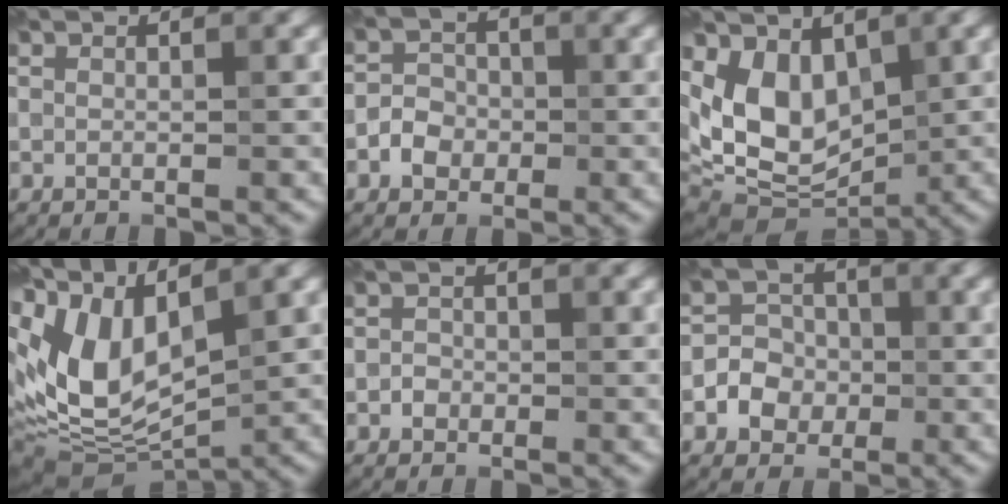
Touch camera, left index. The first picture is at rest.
{"total": 2.5, "force": [-0.8, 2.1, 0.9], "torque": [-0.005, 0.004, -0.023]}
{"total": 6.6, "force": [1.5, 4.5, 4.6], "torque": [-0.086, -0.023, 0.031]}
{"total": 10.9, "force": [2.7, 5.9, 8.8], "torque": [-0.202, -0.013, 0.061]}
{"total": 1.1, "force": [-0.4, 0.9, 0.3], "torque": [0.000, 0.000, -0.011]}
{"total": 3.8, "force": [-1.0, 3.4, 1.3], "torque": [0.003, 0.004, -0.035]}